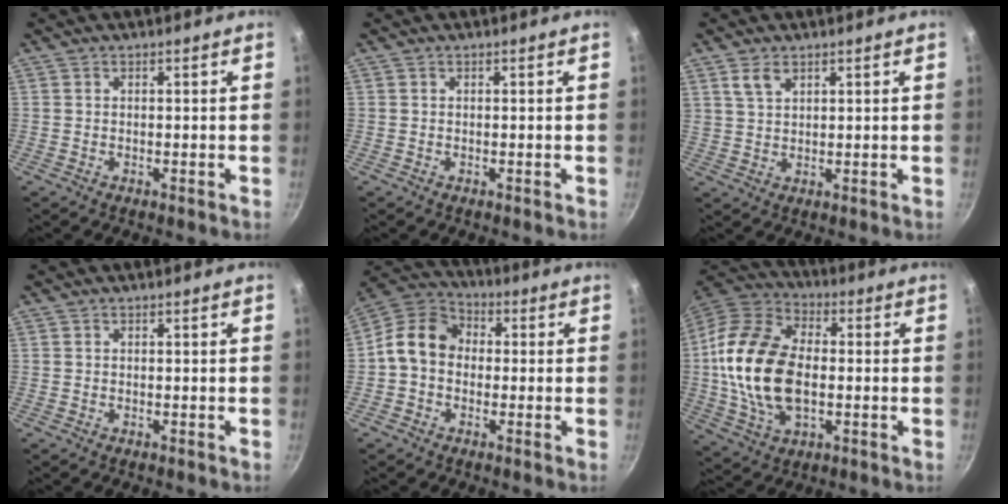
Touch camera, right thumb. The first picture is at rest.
{"total": 0.0}
{"total": 3.9, "force": [2.3, 2.0, 2.4], "torque": [-0.041, -0.004, 0.050]}
{"total": 0.0}
{"total": 10.1, "force": [-0.4, 8.1, 5.9], "torque": [-0.077, 0.033, -0.035]}
{"total": 20.3, "force": [-0.7, 12.7, 15.9], "torque": [-0.297, 0.019, -0.020]}